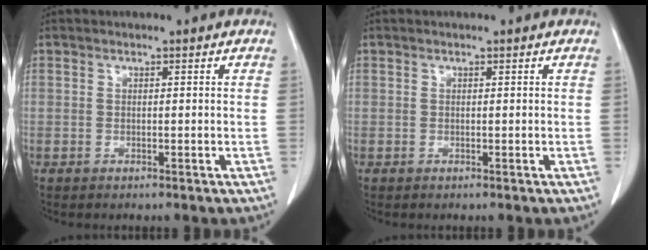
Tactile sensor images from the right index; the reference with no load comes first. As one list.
[{"total": 0.0}]